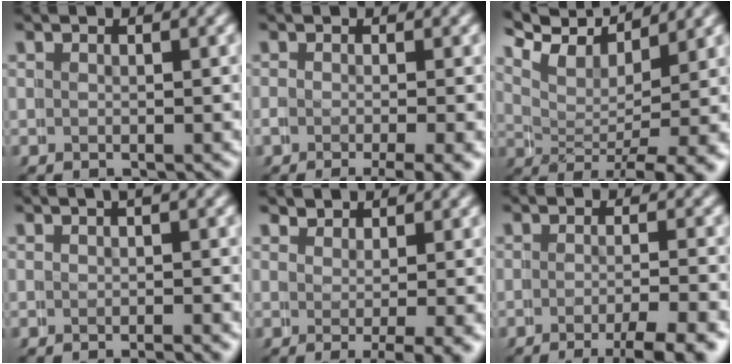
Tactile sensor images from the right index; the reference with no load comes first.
{"total": 2.8, "force": [-1.9, 0.6, 1.9], "torque": [-0.020, -0.003, -0.032]}
{"total": 7.4, "force": [4.2, 3.3, 5.1], "torque": [-0.095, 0.008, 0.057]}
{"total": 1.8, "force": [0.2, 0.6, 1.7], "torque": [-0.007, 0.019, -0.011]}
{"total": 1.4, "force": [0.2, -0.1, 1.4], "torque": [-0.014, -0.009, 0.009]}
{"total": 4.3, "force": [-2.8, 0.4, 3.2], "torque": [-0.041, -0.001, -0.049]}